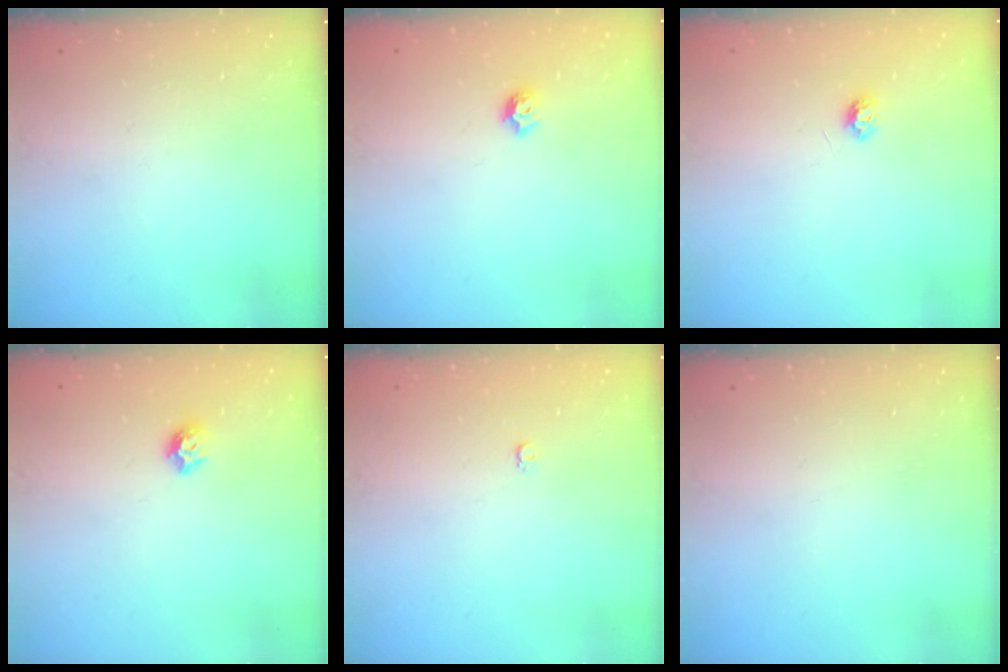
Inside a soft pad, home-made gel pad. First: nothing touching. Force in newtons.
{"total": 4.7, "press": 4.7, "slide": 0.7}
{"total": 4.3, "press": 4.3, "slide": 0.5}
{"total": 6.0, "press": 5.9, "slide": 0.8}
{"total": 2.6, "press": 2.6, "slide": 0.3}
{"total": 0.0}